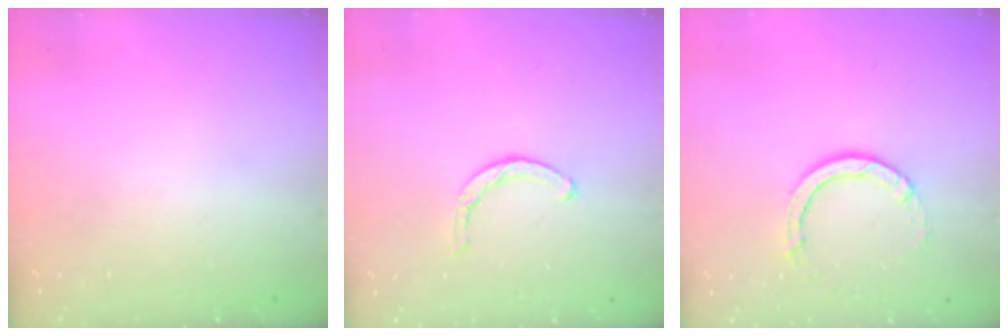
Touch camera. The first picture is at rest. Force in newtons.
{"total": 3.0, "press": 3.0, "slide": 0.3}
{"total": 4.5, "press": 4.5, "slide": 0.3}